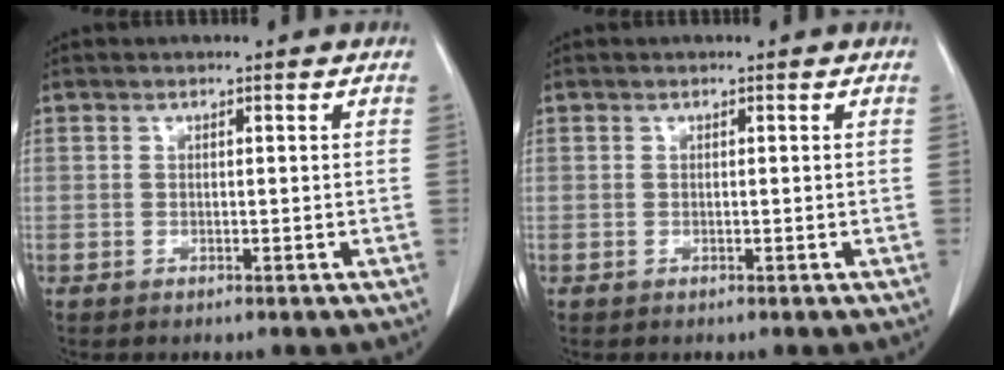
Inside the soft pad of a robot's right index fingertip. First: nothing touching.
{"total": 0.0}